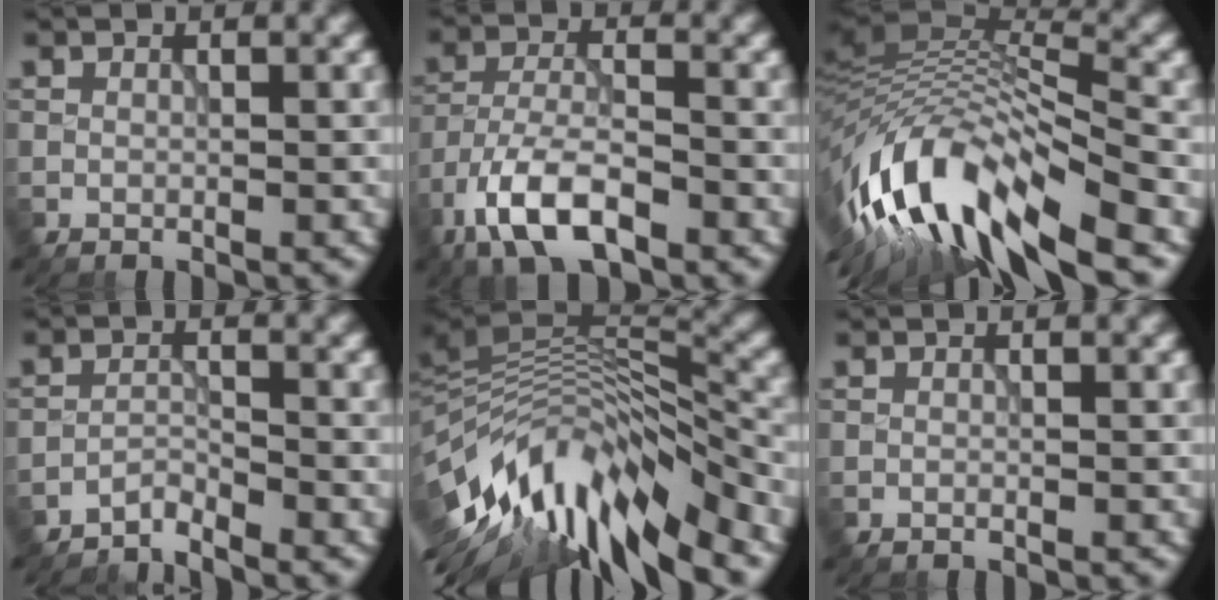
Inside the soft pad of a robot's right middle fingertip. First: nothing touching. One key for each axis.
{"total": 7.7, "fx": -4.7, "fy": 3.2, "fz": 5.2, "tx": -0.101, "ty": 0.000, "tz": -0.098}
{"total": 14.0, "fx": -5.8, "fy": 5.3, "fz": 11.6, "tx": -0.228, "ty": 0.012, "tz": -0.101}
{"total": 1.9, "fx": -1.9, "fy": 0.0, "fz": 0.2, "tx": 0.001, "ty": 0.004, "tz": -0.043}
{"total": 13.4, "fx": -6.8, "fy": 4.6, "fz": 10.5, "tx": -0.189, "ty": 0.017, "tz": -0.116}
{"total": 0.0}